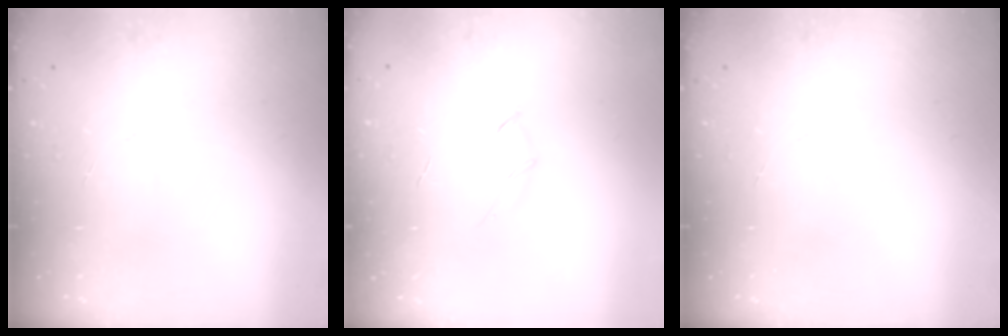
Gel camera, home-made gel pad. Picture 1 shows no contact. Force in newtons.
{"total": 3.8, "press": 3.7, "slide": 0.9}
{"total": 0.0}